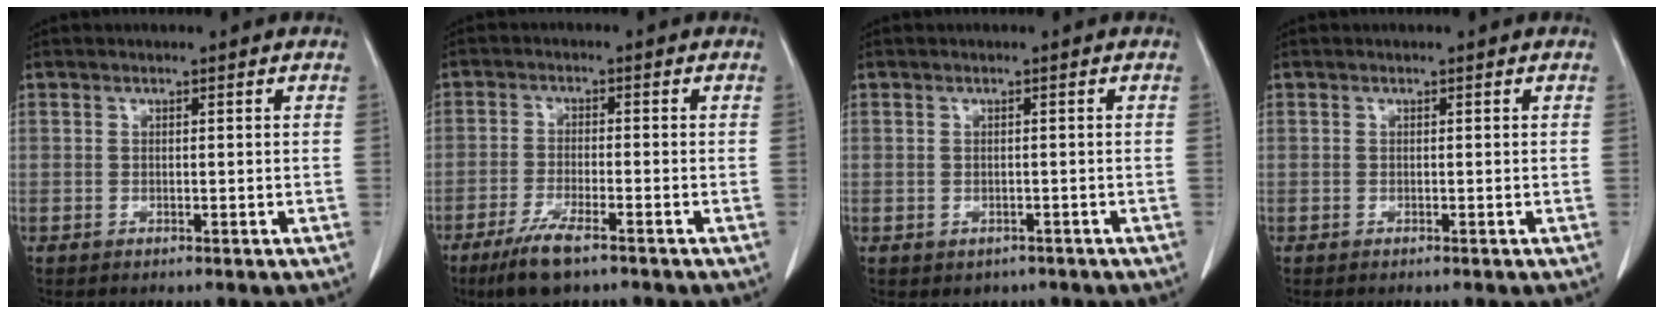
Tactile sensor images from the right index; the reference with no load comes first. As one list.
[{"total": 6.7, "force": [-4.6, 1.0, 4.8], "torque": [-0.098, -0.015, -0.081]}, {"total": 2.0, "force": [-1.1, 1.6, 0.5], "torque": [-0.006, 0.002, -0.007]}, {"total": 0.0}]